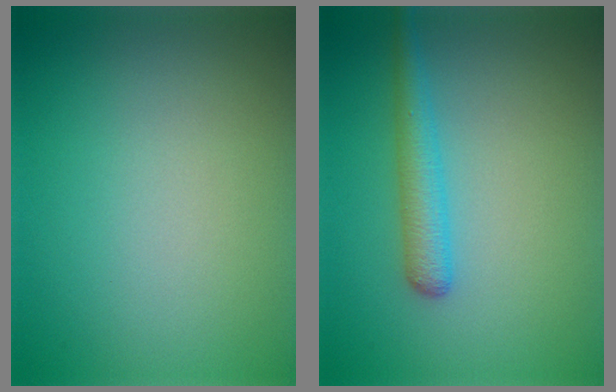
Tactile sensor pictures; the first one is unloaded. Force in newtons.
{"total": 2.8, "press": 2.8, "slide": 0.1}